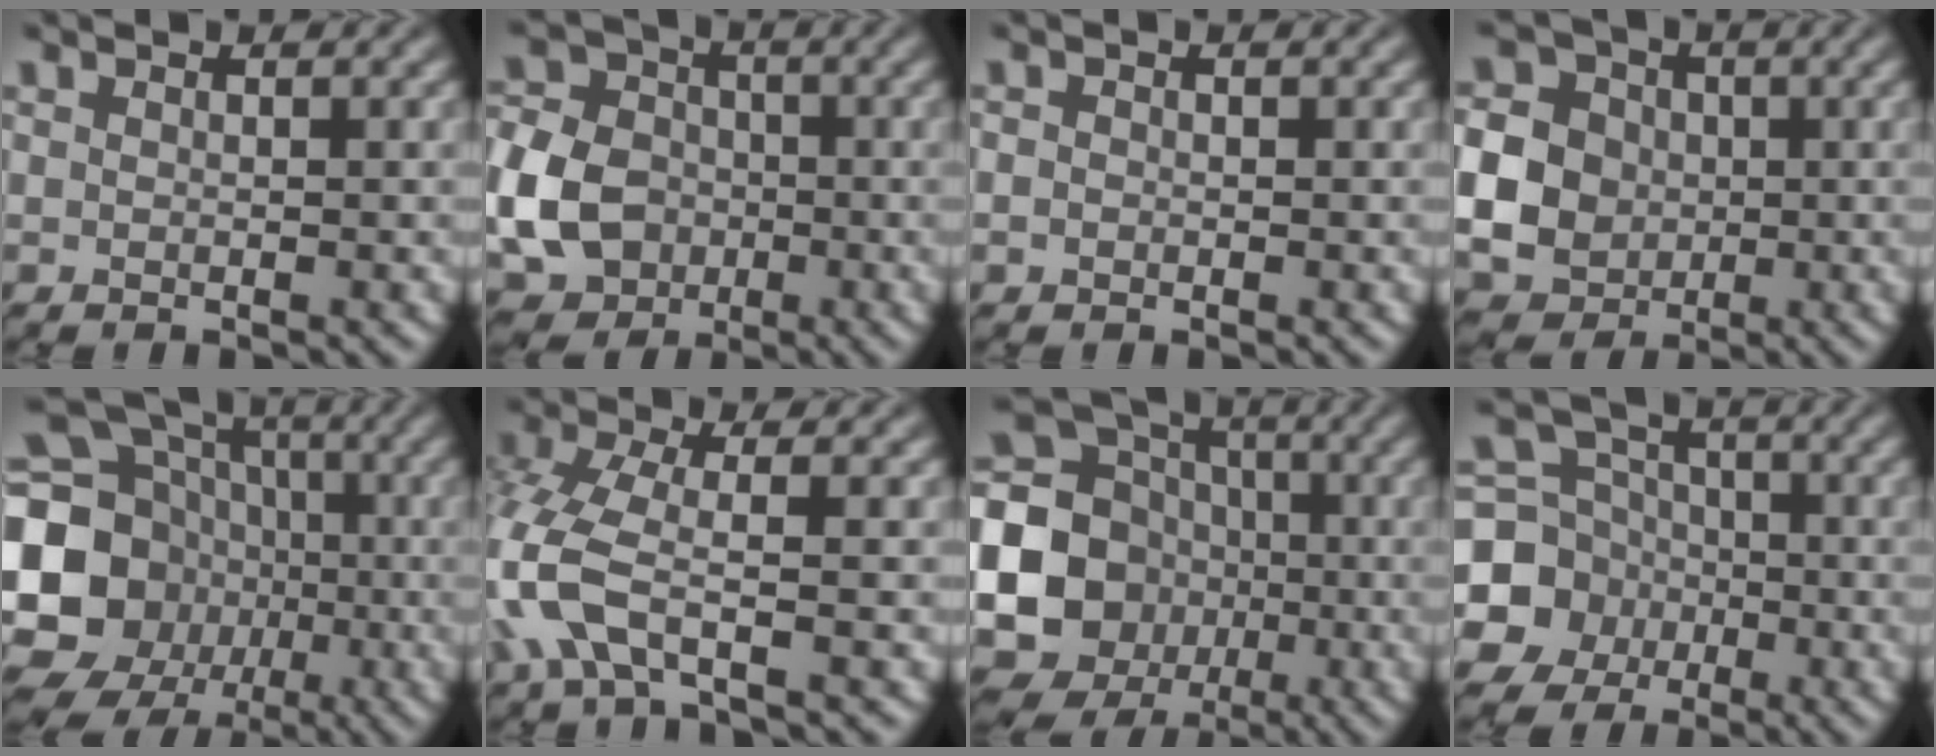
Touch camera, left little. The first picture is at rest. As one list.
[{"total": 7.6, "force": [-2.1, 6.2, 3.8], "torque": [-0.088, -0.003, -0.055]}, {"total": 0.8, "force": [-0.6, 0.6, 0.0], "torque": [0.006, -0.003, -0.013]}, {"total": 10.3, "force": [-0.8, 9.5, 4.0], "torque": [-0.107, 0.001, -0.033]}, {"total": 17.1, "force": [-2.4, 15.3, 7.3], "torque": [-0.168, -0.006, -0.078]}, {"total": 5.5, "force": [-2.6, 1.8, 4.5], "torque": [-0.123, -0.007, -0.066]}, {"total": 16.3, "force": [-2.4, 15.2, 5.3], "torque": [-0.139, -0.013, -0.073]}, {"total": 9.3, "force": [-2.5, 8.7, 2.2], "torque": [-0.062, -0.006, -0.077]}]